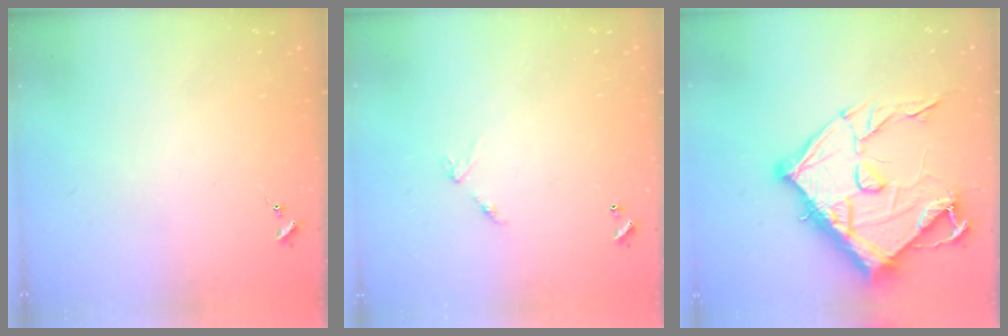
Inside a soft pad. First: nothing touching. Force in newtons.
{"total": 5.8, "press": 5.8, "slide": 0.4}
{"total": 22.3, "press": 22.2, "slide": 1.4}